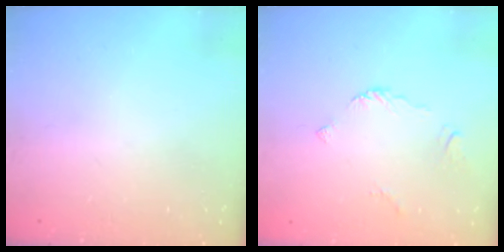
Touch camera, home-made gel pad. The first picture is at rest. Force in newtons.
{"total": 3.2, "press": 3.2, "slide": 0.3}